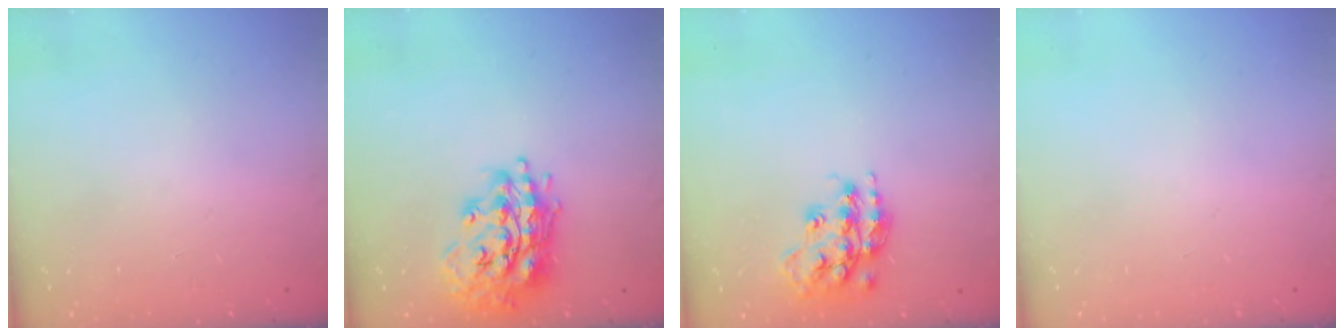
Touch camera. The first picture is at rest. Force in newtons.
{"total": 18.7, "press": 18.7, "slide": 1.8}
{"total": 16.3, "press": 16.3, "slide": 0.8}
{"total": 0.0}